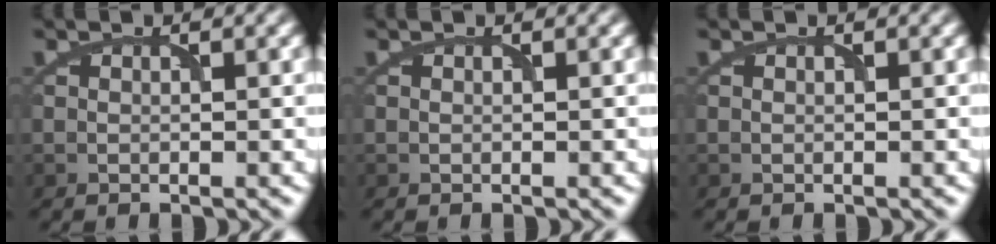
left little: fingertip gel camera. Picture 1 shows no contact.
{"total": 0.0}
{"total": 0.0}